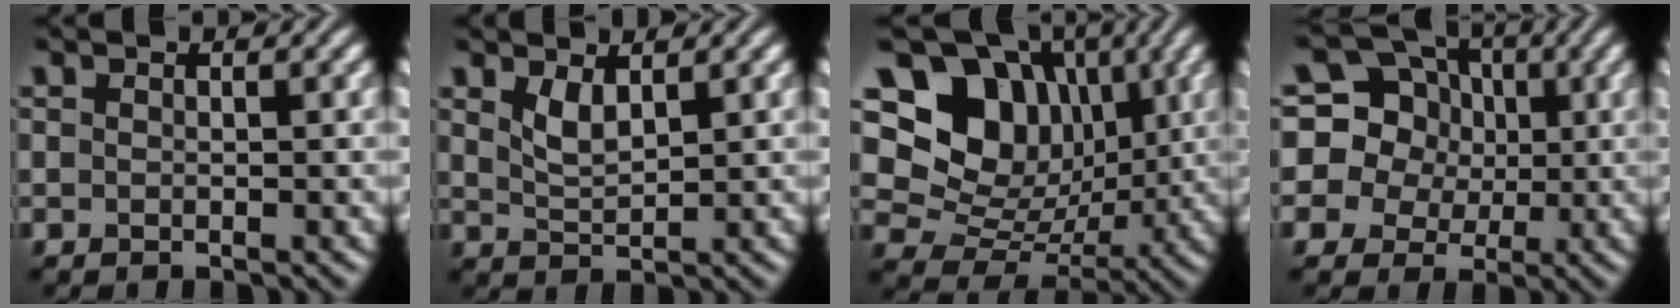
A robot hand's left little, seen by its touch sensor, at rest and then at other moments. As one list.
[{"total": 2.0, "force": [1.3, 0.7, 1.4], "torque": [-0.033, -0.005, 0.029]}, {"total": 13.7, "force": [4.8, 10.6, 7.2], "torque": [-0.138, 0.047, 0.070]}, {"total": 14.0, "force": [4.2, 12.4, 4.9], "torque": [-0.139, 0.055, 0.057]}]